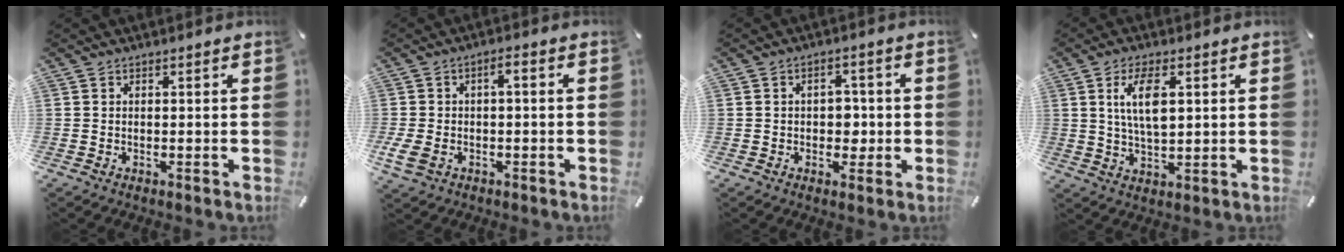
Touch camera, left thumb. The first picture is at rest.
{"total": 5.9, "force": [-1.8, 3.4, 4.4], "torque": [-0.094, 0.007, -0.034]}
{"total": 4.7, "force": [-0.2, 3.7, 3.0], "torque": [-0.042, 0.003, -0.009]}
{"total": 8.5, "force": [2.6, 3.6, 7.2], "torque": [-0.147, -0.005, 0.038]}